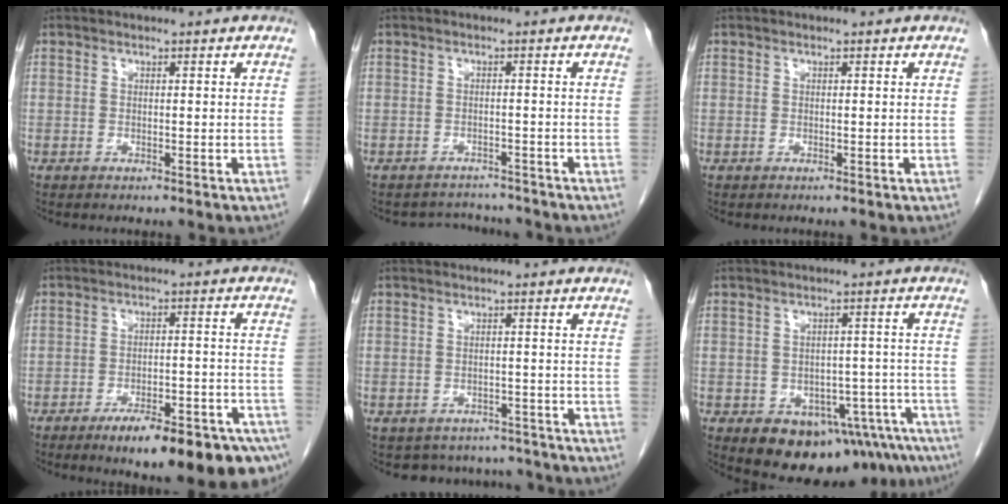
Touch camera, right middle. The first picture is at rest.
{"total": 3.7, "force": [-3.4, 1.0, -0.8], "torque": [0.011, 0.008, -0.049]}
{"total": 0.0}
{"total": 16.2, "force": [-11.4, 3.4, 10.9], "torque": [-0.085, 0.019, -0.161]}
{"total": 7.5, "force": [-6.7, 3.3, 0.2], "torque": [0.005, 0.020, -0.075]}
{"total": 14.6, "force": [-9.8, 7.5, 7.7], "torque": [-0.055, 0.023, -0.117]}